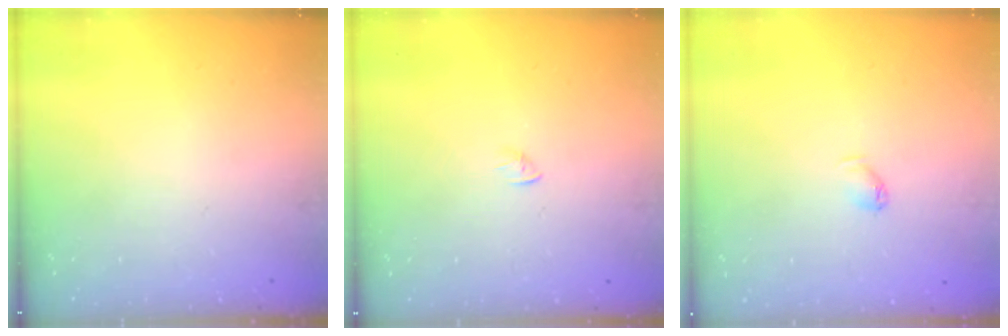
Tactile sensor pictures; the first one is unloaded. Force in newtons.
{"total": 1.4, "press": 1.3, "slide": 0.4}
{"total": 4.1, "press": 4.0, "slide": 0.8}